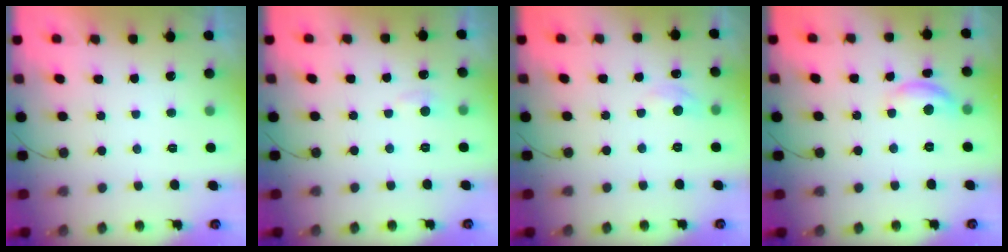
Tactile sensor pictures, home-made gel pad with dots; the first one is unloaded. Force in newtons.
{"total": 4.1, "press": 4.1, "slide": 0.5}
{"total": 5.6, "press": 5.6, "slide": 0.5}
{"total": 9.5, "press": 9.5, "slide": 0.4}